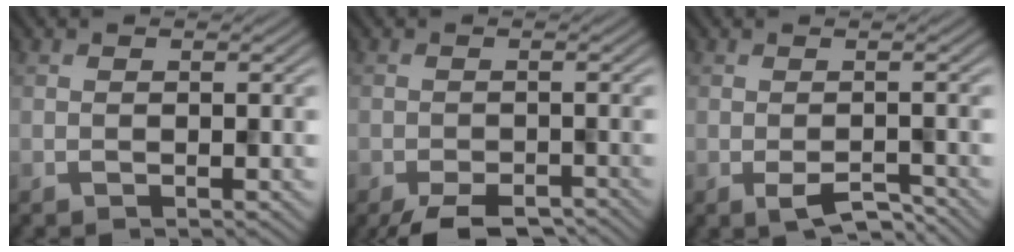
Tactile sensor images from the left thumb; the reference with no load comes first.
{"total": 5.6, "force": [-4.4, 2.1, 2.9], "torque": [-0.041, -0.015, -0.071]}
{"total": 2.8, "force": [-1.6, 0.6, 2.2], "torque": [-0.046, -0.004, -0.025]}